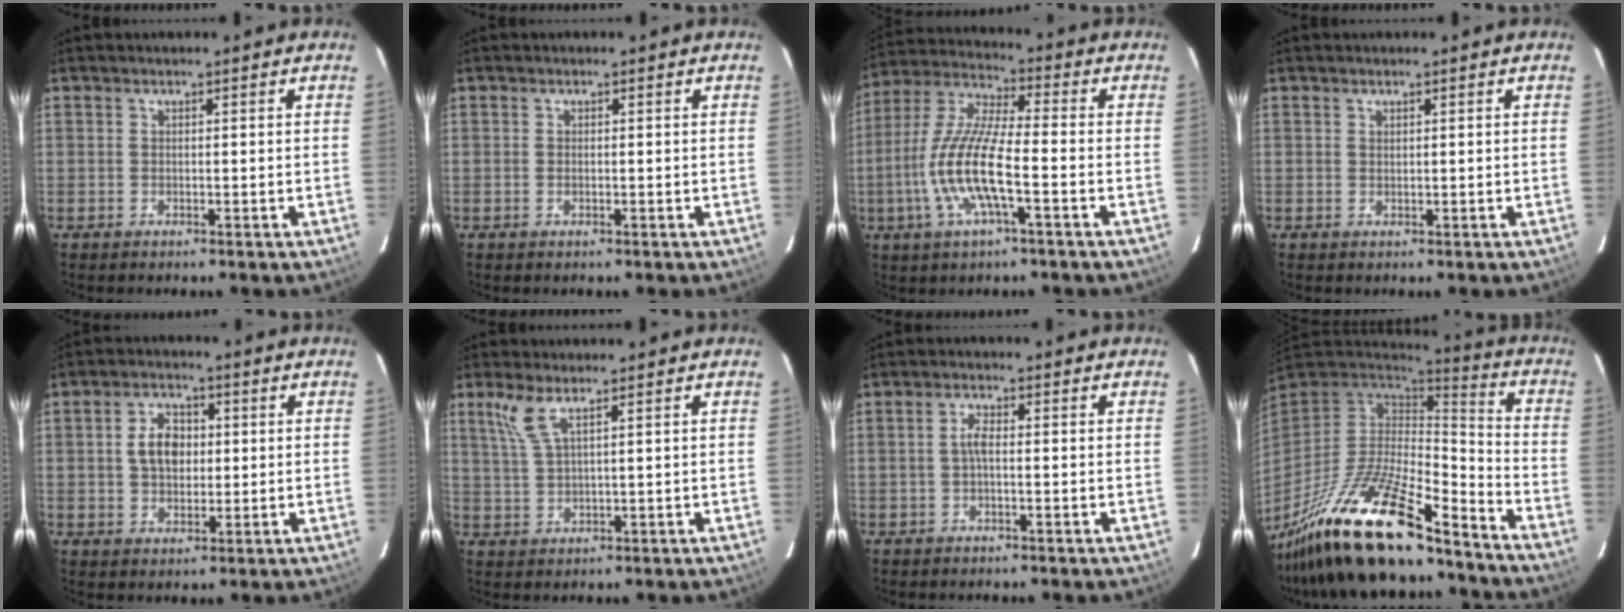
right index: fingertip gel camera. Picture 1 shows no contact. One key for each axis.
{"total": 0.5, "fx": 0.0, "fy": 0.3, "fz": 0.4, "tx": -0.008, "ty": 0.000, "tz": 0.000}
{"total": 13.8, "fx": -4.0, "fy": 2.8, "fz": 12.9, "tx": -0.271, "ty": -0.003, "tz": -0.082}
{"total": 0.6, "fx": 0.5, "fy": 0.2, "fz": 0.2, "tx": -0.002, "ty": 0.000, "tz": 0.011}
{"total": 6.5, "fx": 0.9, "fy": 4.5, "fz": 4.6, "tx": -0.083, "ty": 0.014, "tz": 0.019}
{"total": 4.4, "fx": 2.6, "fy": 0.6, "fz": 3.5, "tx": -0.082, "ty": 0.001, "tz": 0.060}
{"total": 2.0, "fx": -0.3, "fy": 0.6, "fz": 1.9, "tx": -0.041, "ty": 0.007, "tz": -0.006}
{"total": 24.3, "fx": -17.9, "fy": 6.3, "fz": 15.2, "tx": -0.303, "ty": -0.045, "tz": -0.309}